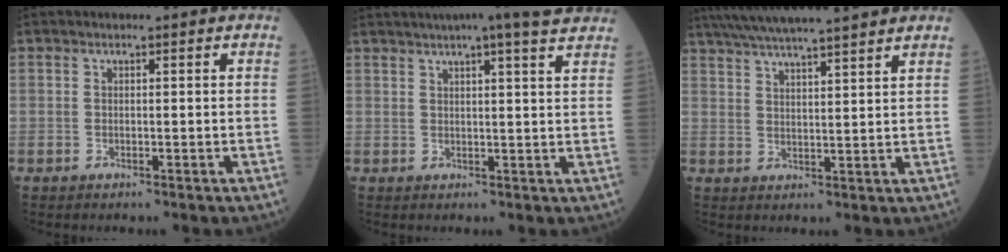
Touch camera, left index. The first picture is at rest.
{"total": 12.8, "force": [11.1, 0.5, 6.5], "torque": [-0.103, 0.021, 0.137]}
{"total": 17.8, "force": [15.5, 1.2, 8.7], "torque": [-0.157, 0.037, 0.238]}